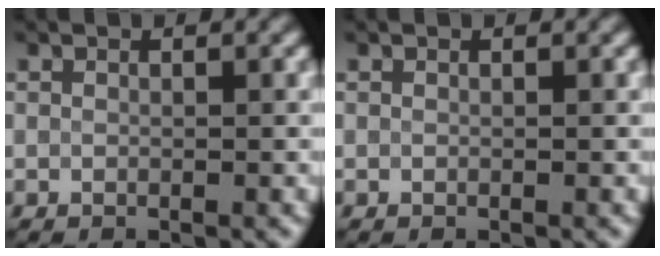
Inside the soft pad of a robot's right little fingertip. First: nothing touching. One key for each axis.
{"total": 0.0}